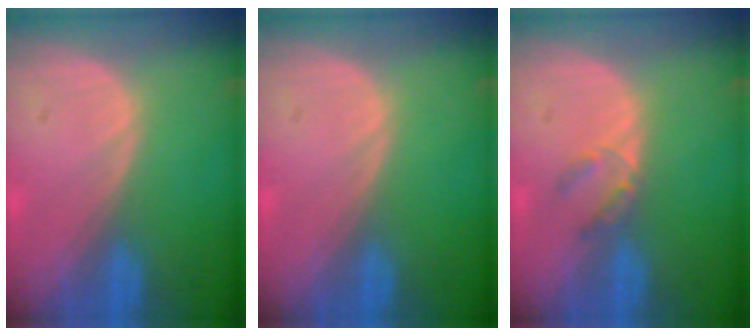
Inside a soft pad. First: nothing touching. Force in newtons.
{"total": 0.0}
{"total": 2.5, "press": 2.3, "slide": 1.0}